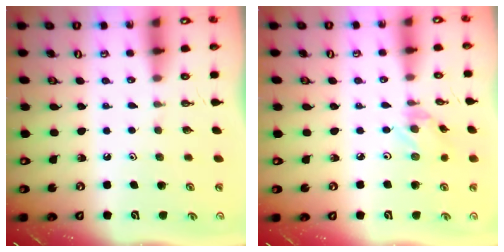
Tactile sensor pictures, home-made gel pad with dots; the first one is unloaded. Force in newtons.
{"total": 1.3, "press": 1.3, "slide": 0.0}